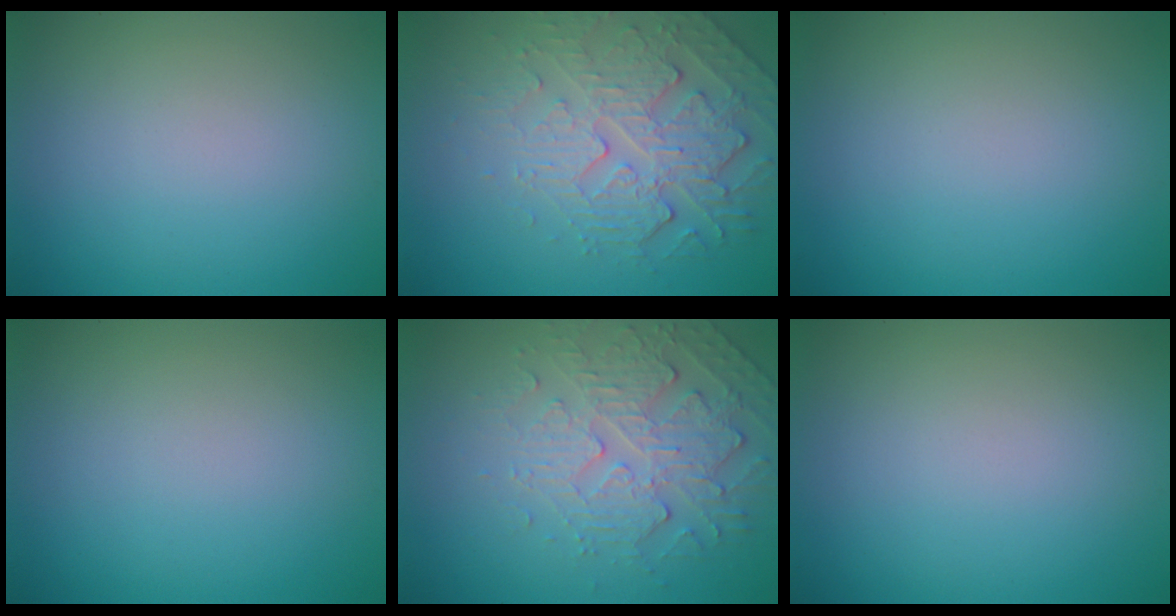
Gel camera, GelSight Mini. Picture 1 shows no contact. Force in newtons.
{"total": 4.3, "press": 4.0, "slide": 1.7}
{"total": 0.0}
{"total": 0.0}
{"total": 4.9, "press": 3.6, "slide": 3.4}
{"total": 0.0}